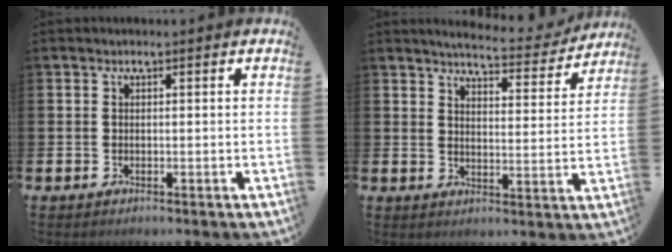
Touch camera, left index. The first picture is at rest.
{"total": 5.2, "force": [5.0, 0.6, 1.1], "torque": [-0.030, -0.039, 0.083]}